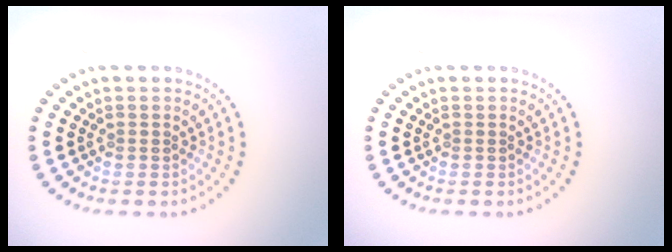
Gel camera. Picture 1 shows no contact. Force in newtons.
{"total": 0.0}